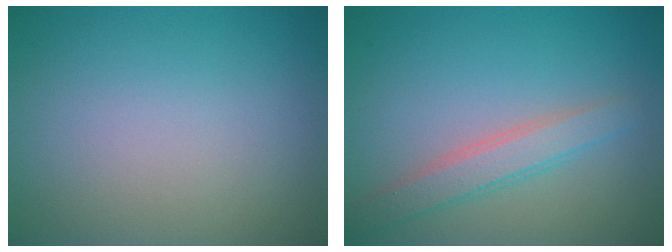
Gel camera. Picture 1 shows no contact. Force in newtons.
{"total": 2.8, "press": 2.8, "slide": 0.2}